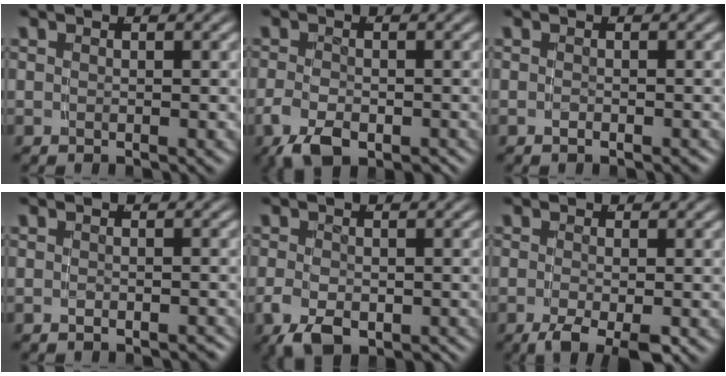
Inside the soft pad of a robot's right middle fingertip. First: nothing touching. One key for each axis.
{"total": 4.5, "fx": -2.6, "fy": 2.3, "fz": 2.9, "tx": -0.061, "ty": -0.028, "tz": -0.029}
{"total": 0.9, "fx": -0.9, "fy": -0.2, "fz": 0.2, "tx": -0.006, "ty": -0.006, "tz": -0.009}
{"total": 1.4, "fx": -1.3, "fy": -0.1, "fz": 0.3, "tx": -0.006, "ty": -0.005, "tz": -0.016}
{"total": 4.8, "fx": -2.4, "fy": 2.7, "fz": 3.1, "tx": -0.068, "ty": -0.036, "tz": -0.021}
{"total": 5.1, "fx": -3.4, "fy": 1.6, "fz": 3.5, "tx": -0.072, "ty": -0.033, "tz": -0.035}